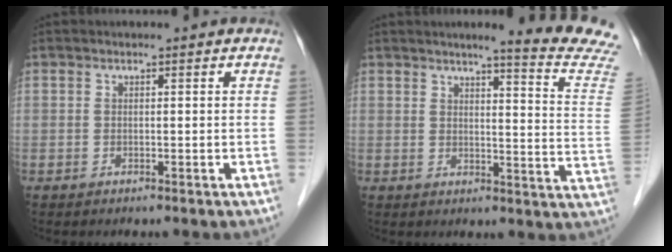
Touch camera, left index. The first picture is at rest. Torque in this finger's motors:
{"motor_torque": [0.74, -1.00, 0.10, 0.01]}